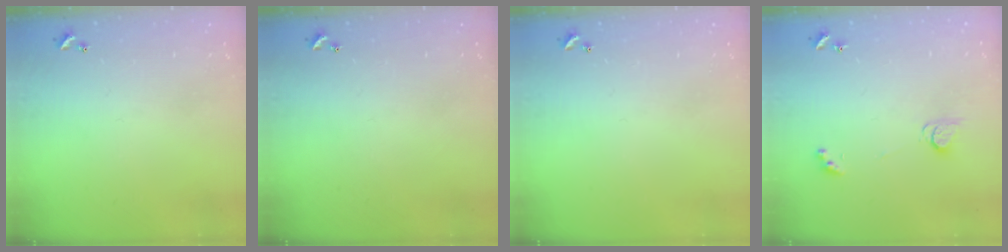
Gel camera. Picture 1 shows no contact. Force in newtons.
{"total": 0.0}
{"total": 0.0}
{"total": 2.5, "press": 2.4, "slide": 0.3}